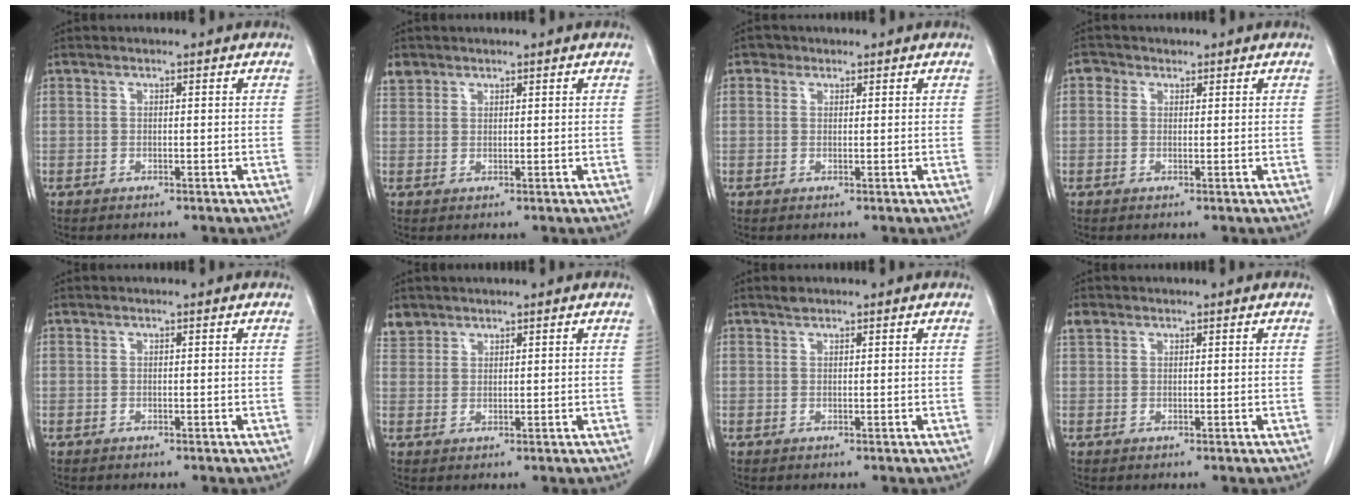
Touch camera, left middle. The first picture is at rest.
{"total": 1.9, "force": [1.5, 1.2, 0.0], "torque": [0.003, 0.010, 0.027]}
{"total": 1.3, "force": [0.8, 1.0, 0.2], "torque": [0.004, 0.000, 0.008]}
{"total": 1.8, "force": [0.9, 1.5, 0.4], "torque": [-0.002, 0.007, 0.010]}
{"total": 0.0}
{"total": 2.7, "force": [2.2, 1.4, -0.1], "torque": [0.006, 0.009, 0.044]}
{"total": 0.8, "force": [0.7, 0.2, 0.2], "torque": [-0.010, 0.003, 0.015]}
{"total": 1.6, "force": [1.1, 1.0, 0.3], "torque": [-0.009, 0.013, 0.022]}